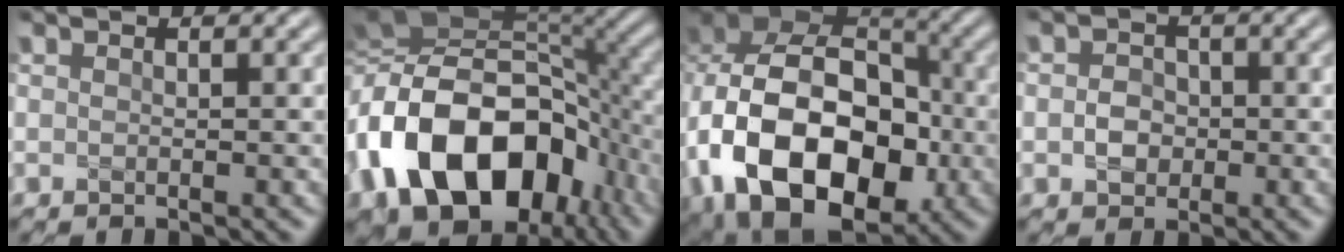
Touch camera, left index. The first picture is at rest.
{"total": 16.6, "force": [-4.0, 11.1, 11.7], "torque": [-0.228, -0.007, -0.067]}
{"total": 17.1, "force": [-4.1, 12.0, 11.4], "torque": [-0.208, -0.028, -0.059]}
{"total": 2.1, "force": [-0.3, 1.8, 1.0], "torque": [-0.015, 0.001, -0.010]}